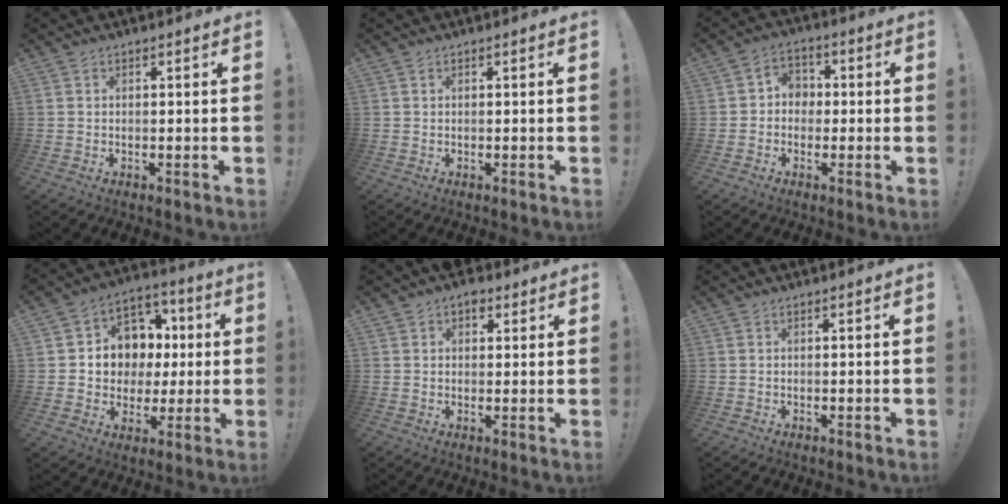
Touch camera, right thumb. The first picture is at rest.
{"total": 0.0}
{"total": 5.1, "force": [-0.9, 4.6, 1.8], "torque": [-0.045, 0.022, -0.012]}
{"total": 10.4, "force": [0.8, 9.8, 3.4], "torque": [-0.049, -0.003, 0.037]}
{"total": 4.7, "force": [2.6, 3.4, 1.9], "torque": [-0.019, -0.007, 0.044]}
{"total": 0.0}